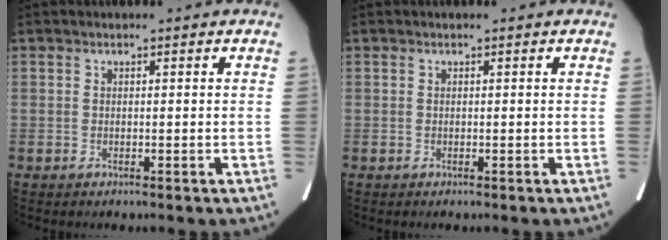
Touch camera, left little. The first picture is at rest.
{"total": 0.0}